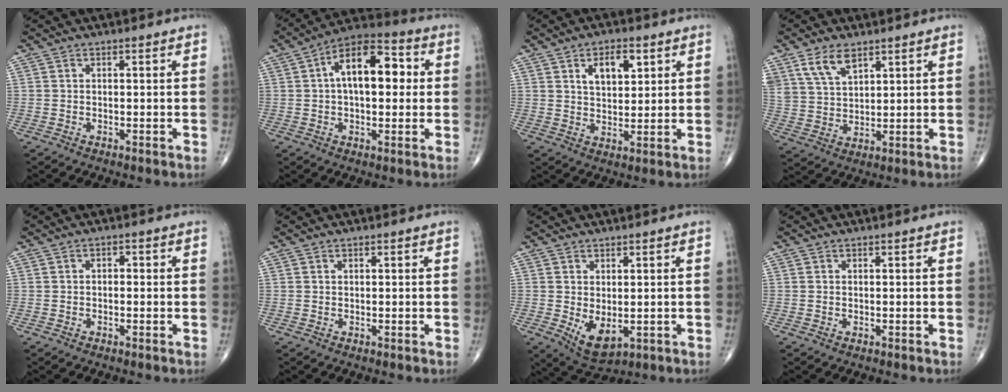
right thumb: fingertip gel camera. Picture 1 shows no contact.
{"total": 14.3, "force": [2.2, 7.5, 11.9], "torque": [-0.170, 0.029, 0.025]}
{"total": 7.2, "force": [3.1, 3.9, 5.1], "torque": [-0.064, -0.017, 0.053]}
{"total": 7.4, "force": [4.8, 3.8, 4.2], "torque": [-0.072, -0.019, 0.101]}
{"total": 1.1, "force": [-0.1, 0.8, 0.8], "torque": [-0.003, 0.004, -0.005]}
{"total": 0.0}
{"total": 5.9, "force": [-0.6, 3.3, 4.9], "torque": [-0.073, -0.011, 0.009]}
{"total": 0.0}